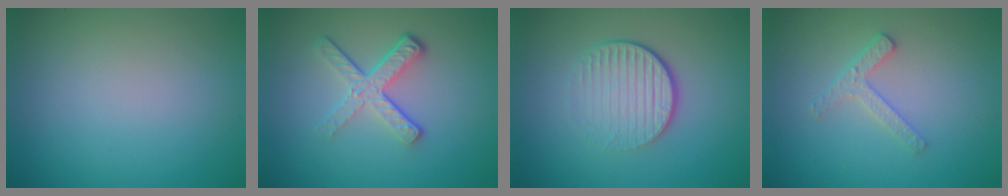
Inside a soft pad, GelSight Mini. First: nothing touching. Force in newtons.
{"total": 4.1, "press": 2.7, "slide": 3.0}
{"total": 4.6, "press": 2.8, "slide": 3.6}
{"total": 1.9, "press": 1.8, "slide": 0.4}